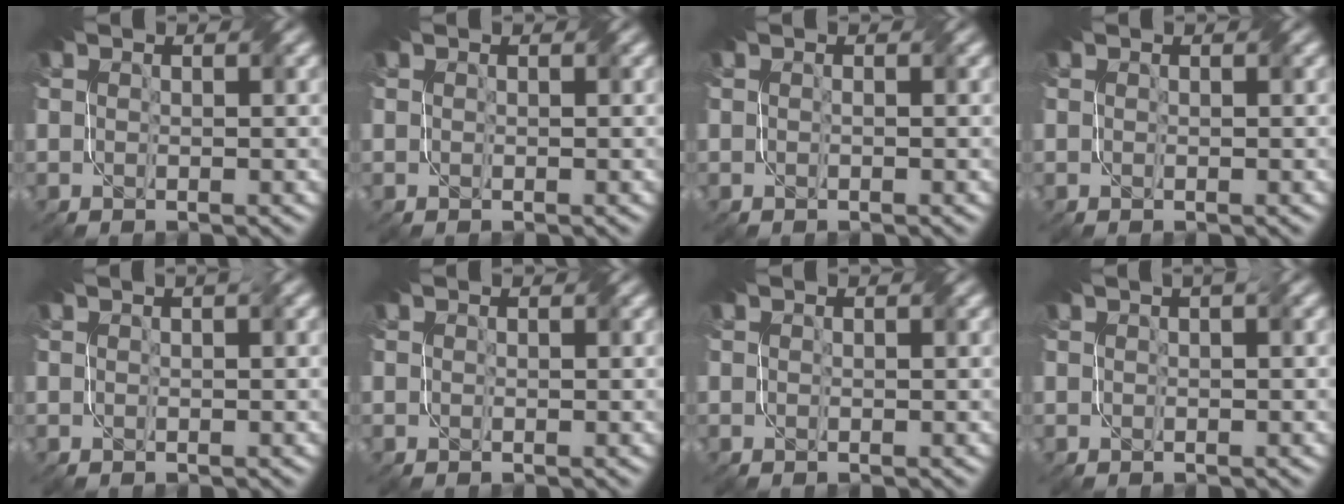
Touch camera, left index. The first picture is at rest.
{"total": 0.0}
{"total": 0.0}
{"total": 0.0}
{"total": 0.5, "force": [0.3, -0.1, 0.4], "torque": [-0.007, 0.002, 0.003]}
{"total": 0.0}
{"total": 0.0}
{"total": 0.9, "force": [0.5, 0.0, 0.7], "torque": [-0.011, 0.004, 0.005]}